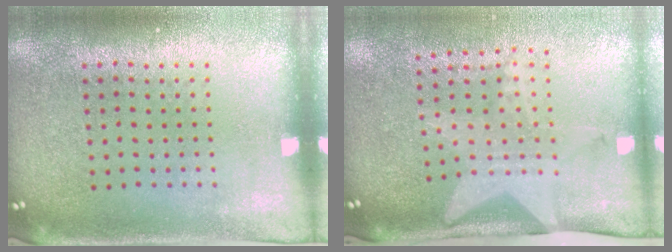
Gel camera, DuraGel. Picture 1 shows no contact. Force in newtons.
{"total": 2.1, "press": 1.5, "slide": 1.4}